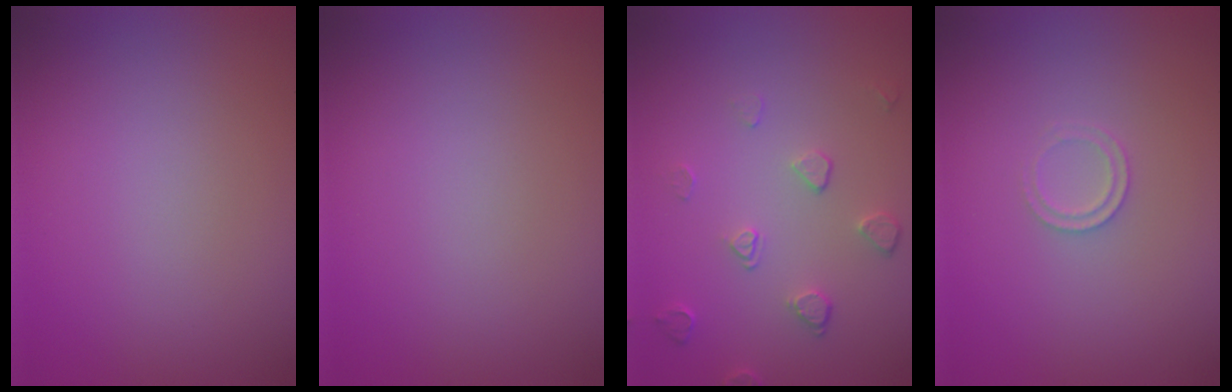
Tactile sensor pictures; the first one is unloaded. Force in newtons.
{"total": 0.0}
{"total": 2.0, "press": 1.3, "slide": 1.5}
{"total": 1.2, "press": 1.2, "slide": 0.2}